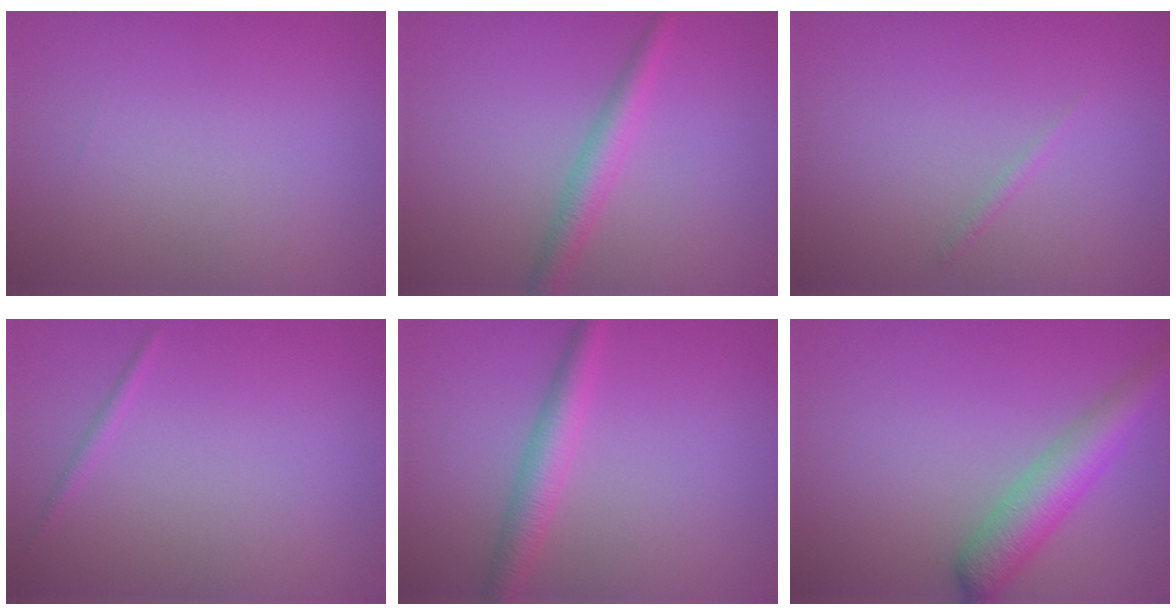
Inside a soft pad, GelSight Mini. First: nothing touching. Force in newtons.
{"total": 2.7, "press": 2.7, "slide": 0.1}
{"total": 0.6, "press": 0.6, "slide": 0.0}
{"total": 0.7, "press": 0.7, "slide": 0.0}
{"total": 3.1, "press": 3.1, "slide": 0.0}
{"total": 4.9, "press": 4.9, "slide": 0.2}